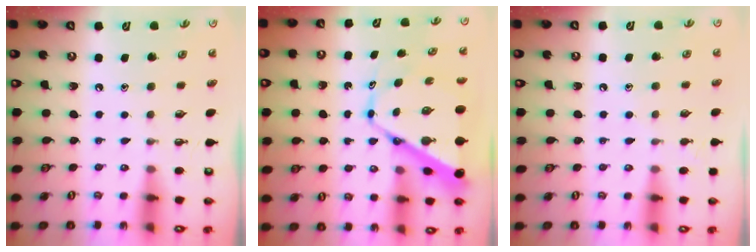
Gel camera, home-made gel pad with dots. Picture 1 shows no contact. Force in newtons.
{"total": 12.6, "press": 12.6, "slide": 1.2}
{"total": 5.4, "press": 5.3, "slide": 0.5}